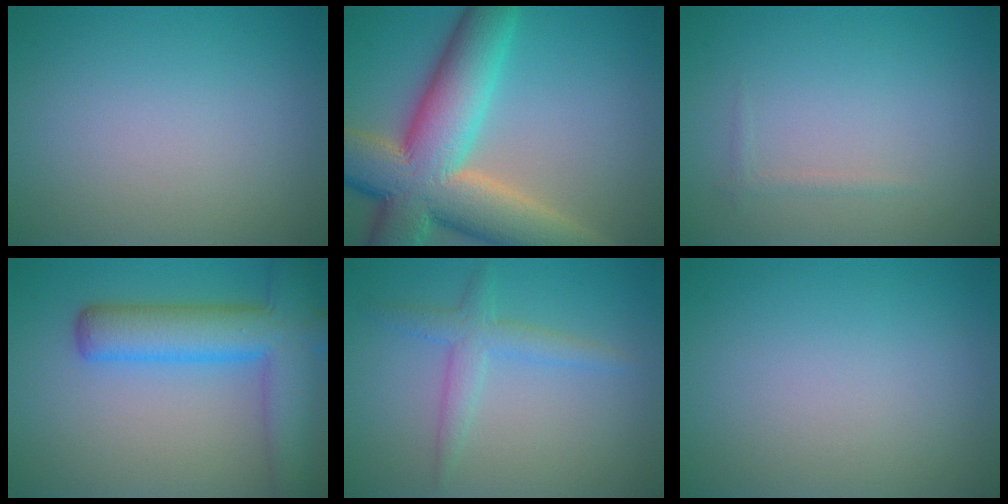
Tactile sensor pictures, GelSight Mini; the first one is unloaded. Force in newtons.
{"total": 13.9, "press": 13.9, "slide": 0.9}
{"total": 0.6, "press": 0.6, "slide": 0.0}
{"total": 7.9, "press": 7.9, "slide": 0.4}
{"total": 2.5, "press": 2.5, "slide": 0.1}
{"total": 0.0}